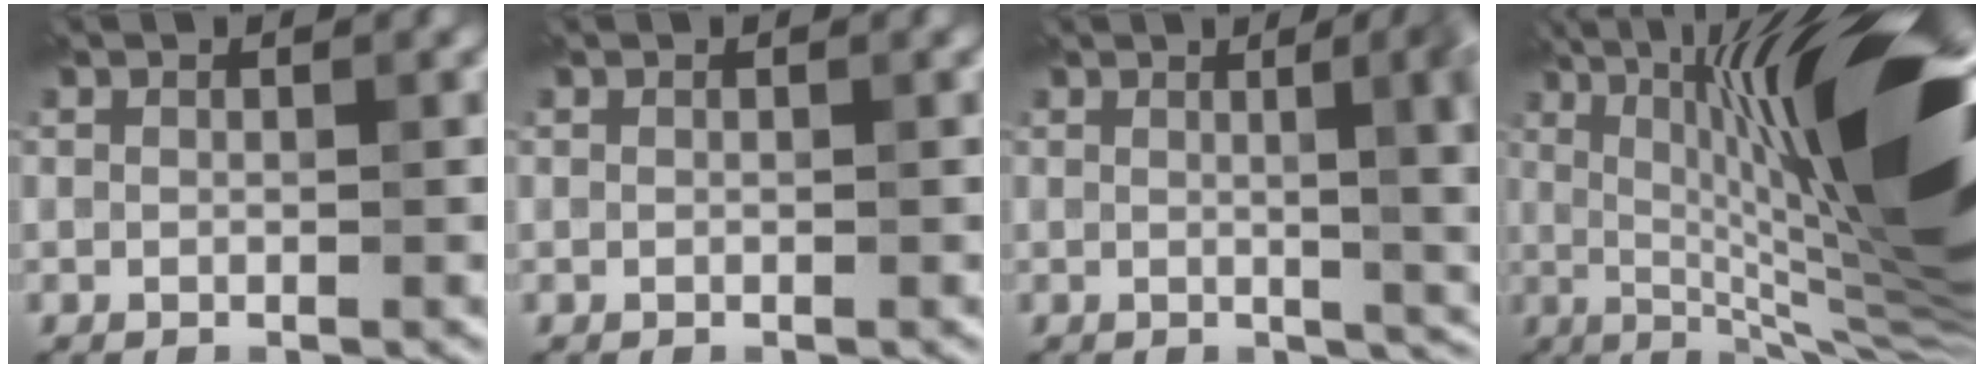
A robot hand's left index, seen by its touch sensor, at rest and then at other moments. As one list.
[{"total": 0.0}, {"total": 9.9, "force": [0.7, 4.1, 8.9], "torque": [-0.046, 0.022, 0.003]}, {"total": 20.1, "force": [3.1, 4.2, 19.4], "torque": [-0.278, 0.041, 0.062]}]